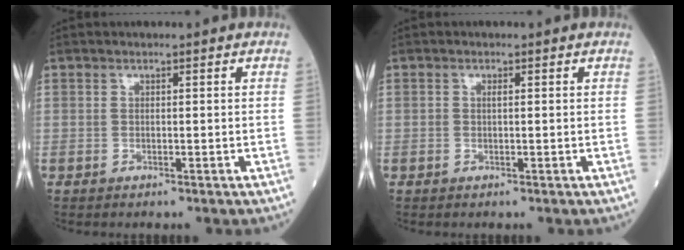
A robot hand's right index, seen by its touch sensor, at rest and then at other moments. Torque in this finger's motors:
{"motor_torque": [-0.18, -0.12, -0.03, -0.01]}